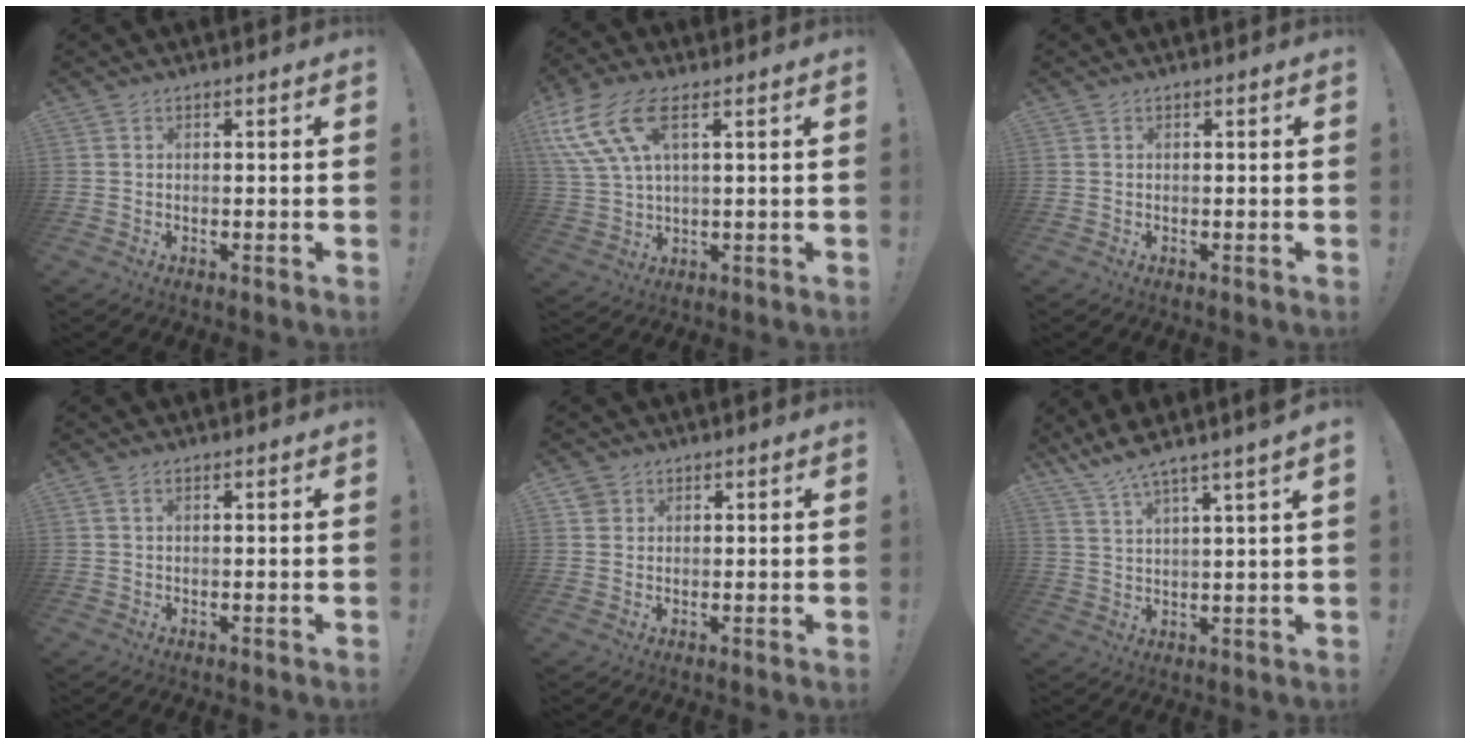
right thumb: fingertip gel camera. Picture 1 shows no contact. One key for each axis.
{"total": 14.4, "fx": 6.8, "fy": 6.9, "fz": 10.7, "tx": -0.216, "ty": -0.014, "tz": 0.128}
{"total": 0.0}
{"total": 1.3, "fx": 0.4, "fy": 0.5, "fz": 1.1, "tx": -0.026, "ty": 0.005, "tz": 0.007}
{"total": 2.3, "fx": 1.3, "fy": 1.8, "fz": 0.4, "tx": -0.006, "ty": -0.002, "tz": 0.024}
{"total": 5.8, "fx": 4.9, "fy": -0.6, "fz": 3.2, "tx": -0.073, "ty": -0.031, "tz": 0.084}